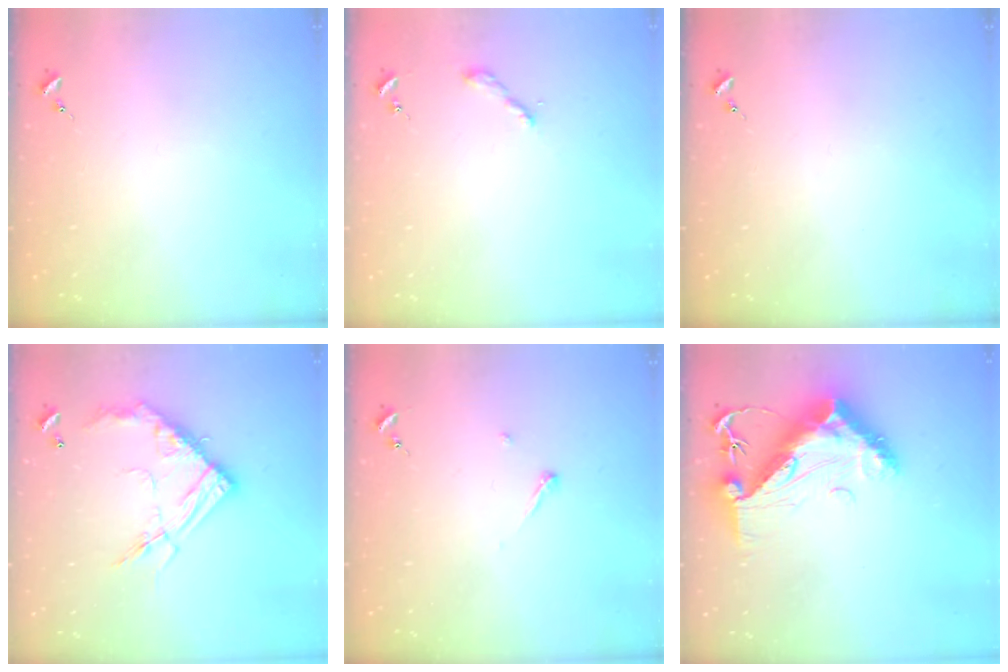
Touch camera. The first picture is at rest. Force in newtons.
{"total": 2.2, "press": 2.2, "slide": 0.2}
{"total": 0.0}
{"total": 17.2, "press": 17.1, "slide": 1.4}
{"total": 3.4, "press": 3.4, "slide": 0.4}
{"total": 19.4, "press": 19.3, "slide": 1.7}